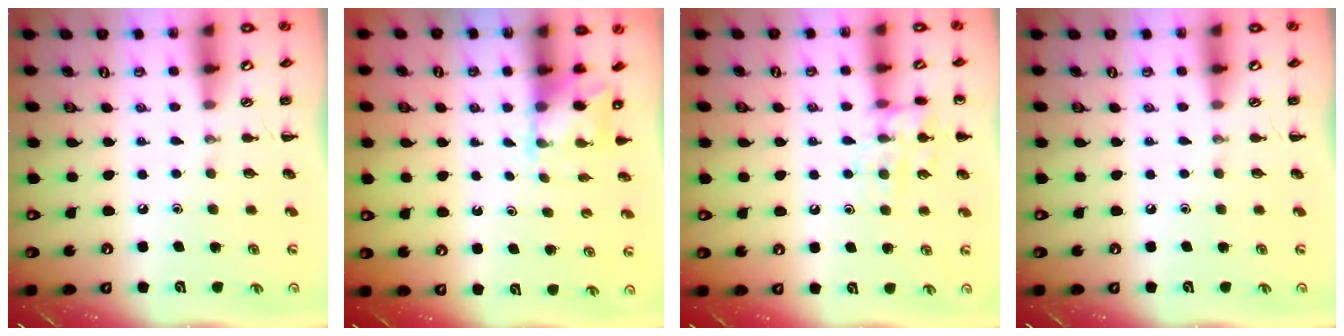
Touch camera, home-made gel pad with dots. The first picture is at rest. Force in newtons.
{"total": 2.1, "press": 2.0, "slide": 0.7}
{"total": 11.4, "press": 11.4, "slide": 1.1}
{"total": 0.0}